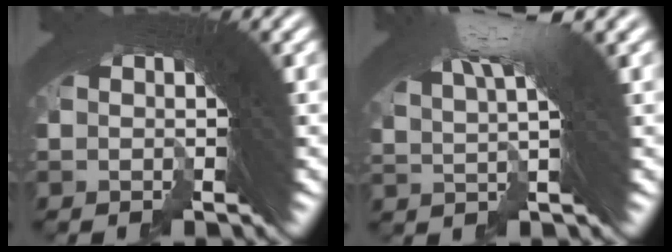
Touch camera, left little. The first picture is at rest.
{"total": 5.7, "force": [3.1, 0.8, 4.7], "torque": [-0.064, 0.021, 0.045]}